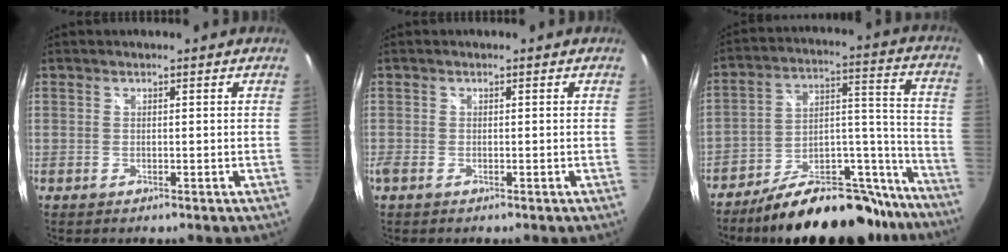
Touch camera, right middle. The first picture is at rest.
{"total": 0.8, "force": [-0.4, 0.3, 0.6], "torque": [-0.016, -0.003, -0.010]}
{"total": 23.1, "force": [-18.9, 8.4, 10.2], "torque": [-0.125, 0.056, -0.254]}